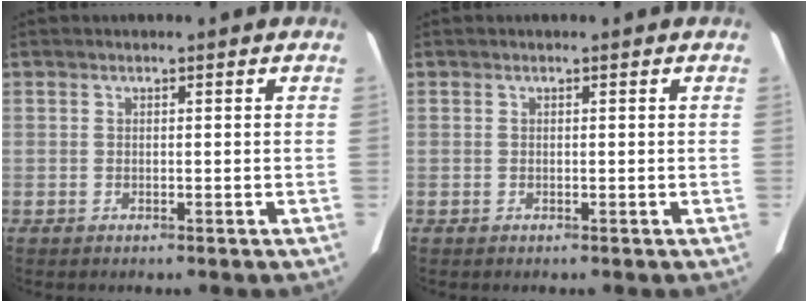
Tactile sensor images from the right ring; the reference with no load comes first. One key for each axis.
{"total": 0.0}